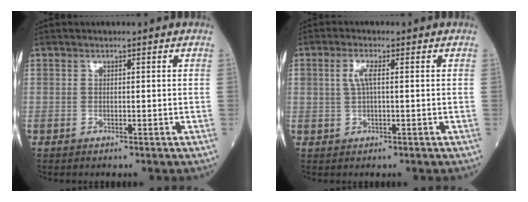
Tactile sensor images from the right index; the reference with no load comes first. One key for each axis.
{"total": 2.7, "fx": 0.6, "fy": 0.6, "fz": 2.5, "tx": -0.057, "ty": 0.006, "tz": 0.013}